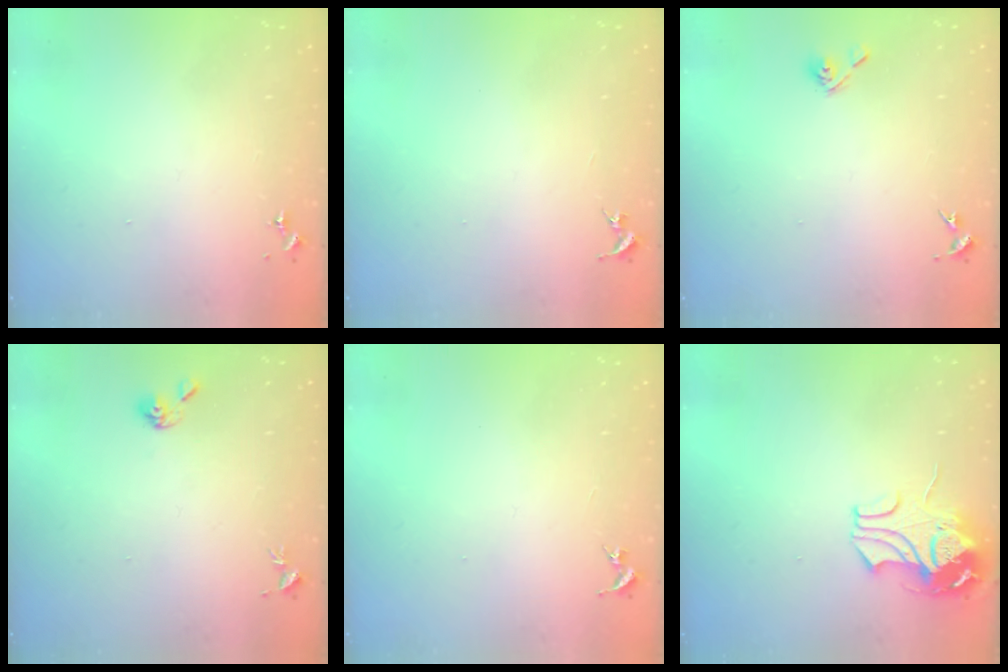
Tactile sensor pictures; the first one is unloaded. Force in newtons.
{"total": 0.0}
{"total": 5.3, "press": 4.9, "slide": 2.0}
{"total": 5.2, "press": 5.1, "slide": 0.7}
{"total": 0.0}
{"total": 10.0, "press": 9.9, "slide": 1.5}